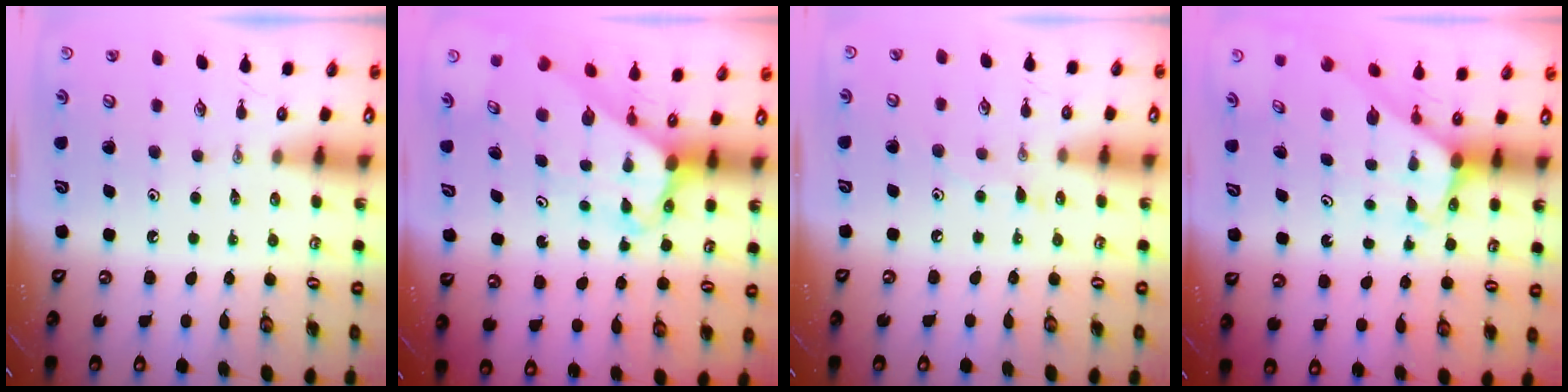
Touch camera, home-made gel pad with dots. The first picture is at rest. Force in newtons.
{"total": 3.5, "press": 3.5, "slide": 0.3}
{"total": 5.5, "press": 5.5, "slide": 0.4}
{"total": 2.0, "press": 2.0, "slide": 0.1}